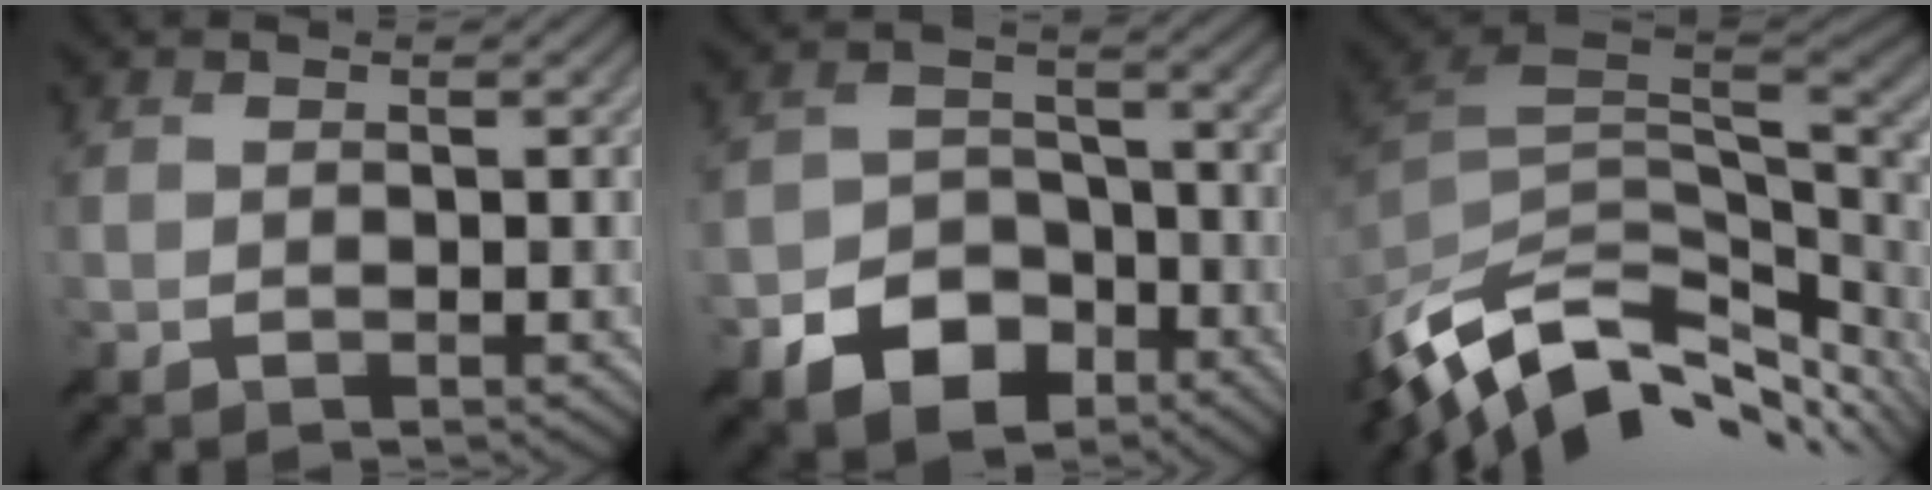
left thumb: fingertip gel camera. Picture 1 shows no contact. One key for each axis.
{"total": 7.9, "fx": -4.6, "fy": 5.1, "fz": 3.9, "tx": -0.075, "ty": -0.007, "tz": -0.090}
{"total": 13.2, "fx": -6.2, "fy": 6.9, "fz": 9.4, "tx": -0.212, "ty": -0.014, "tz": -0.103}